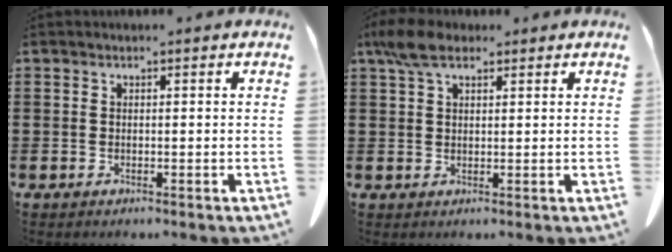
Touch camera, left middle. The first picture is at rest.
{"total": 4.8, "force": [2.9, 2.1, 3.2], "torque": [-0.071, 0.007, 0.054]}